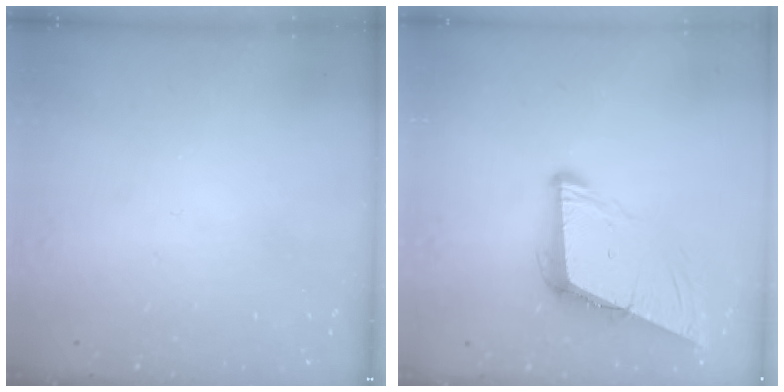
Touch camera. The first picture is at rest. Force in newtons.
{"total": 8.9, "press": 8.0, "slide": 3.7}